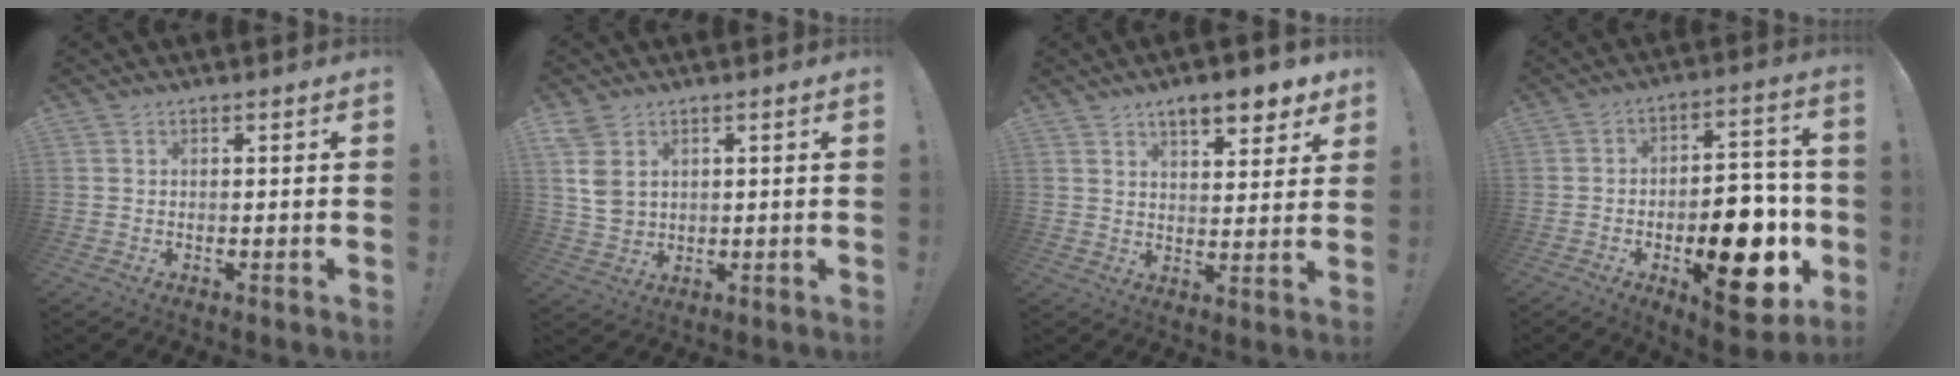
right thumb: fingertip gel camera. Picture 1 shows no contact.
{"total": 7.5, "force": [3.3, 5.6, 3.8], "torque": [-0.080, -0.011, 0.061]}
{"total": 8.7, "force": [6.1, 2.8, 5.5], "torque": [-0.080, -0.032, 0.107]}
{"total": 19.8, "force": [-6.0, 9.9, 16.0], "torque": [-0.191, 0.036, -0.079]}